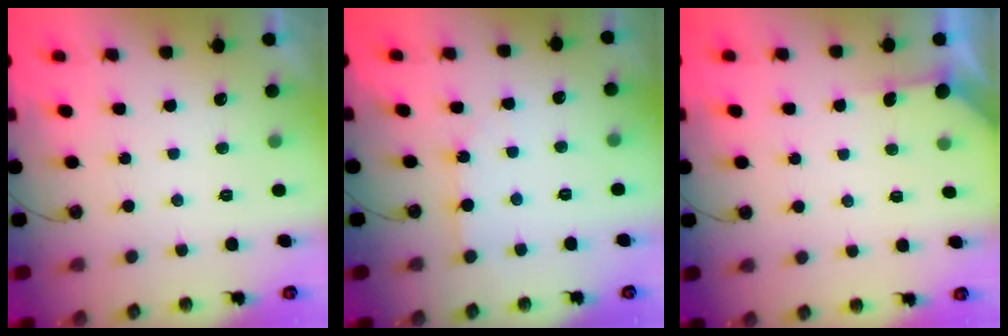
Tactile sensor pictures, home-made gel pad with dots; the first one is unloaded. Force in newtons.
{"total": 3.5, "press": 3.5, "slide": 0.2}
{"total": 3.0, "press": 3.0, "slide": 0.4}